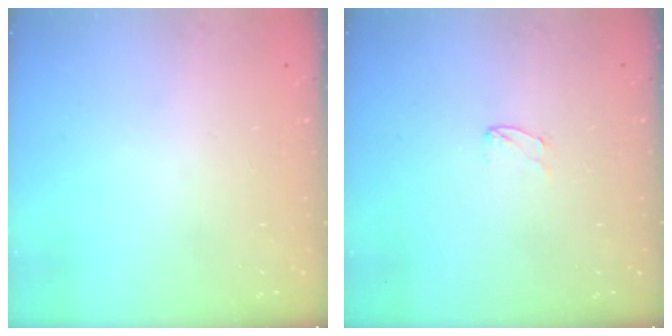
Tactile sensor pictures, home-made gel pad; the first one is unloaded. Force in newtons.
{"total": 3.8, "press": 3.8, "slide": 0.4}